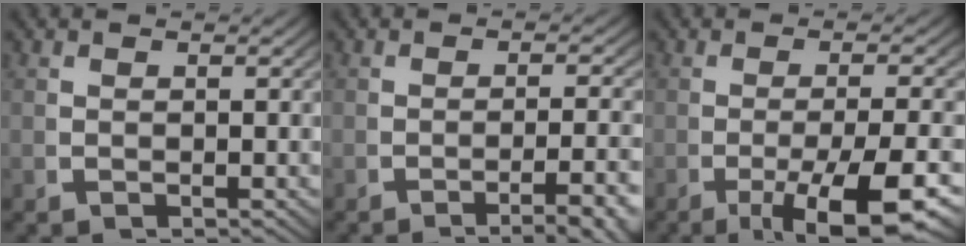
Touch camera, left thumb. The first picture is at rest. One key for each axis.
{"total": 5.4, "fx": -3.4, "fy": 1.4, "fz": 4.0, "tx": -0.055, "ty": -0.010, "tz": -0.046}
{"total": 7.4, "fx": -3.2, "fy": 2.8, "fz": 6.0, "tx": -0.104, "ty": -0.019, "tz": -0.040}